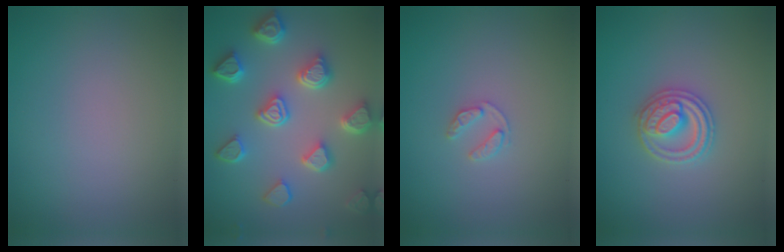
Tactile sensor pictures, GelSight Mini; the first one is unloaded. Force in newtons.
{"total": 6.8, "press": 5.5, "slide": 4.0}
{"total": 1.3, "press": 1.3, "slide": 0.2}
{"total": 3.7, "press": 3.7, "slide": 0.4}